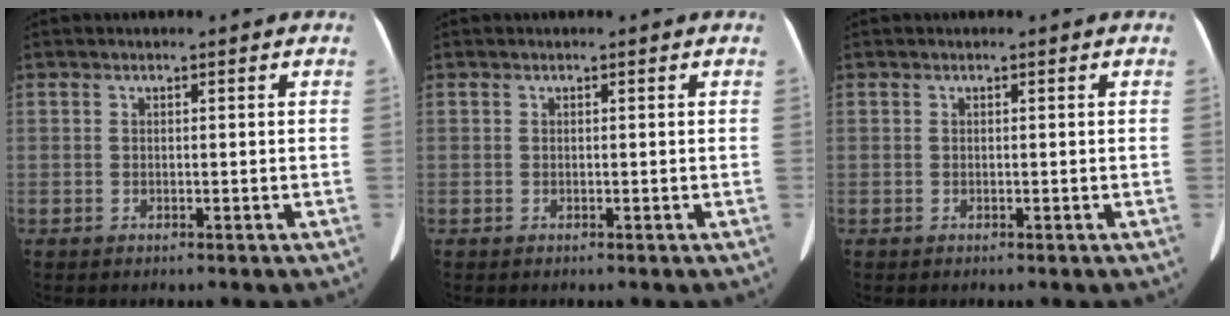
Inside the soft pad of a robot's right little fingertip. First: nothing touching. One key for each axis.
{"total": 0.0}
{"total": 0.0}